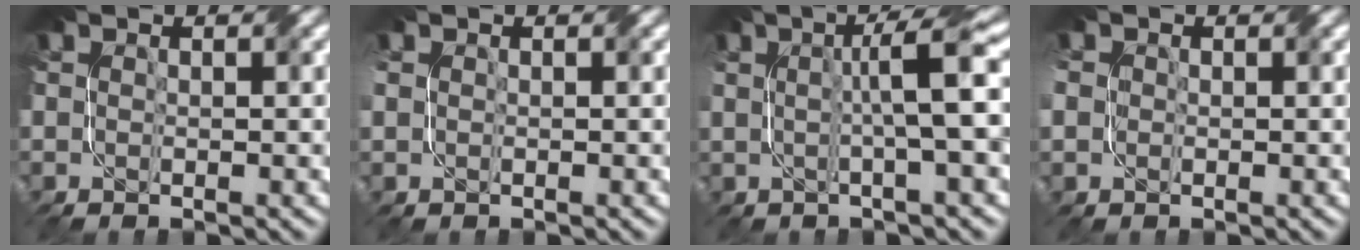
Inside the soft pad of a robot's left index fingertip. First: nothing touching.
{"total": 0.9, "force": [0.4, 0.8, -0.3], "torque": [0.007, 0.003, 0.005]}
{"total": 3.9, "force": [0.8, 0.3, 3.8], "torque": [-0.062, 0.018, 0.008]}
{"total": 3.2, "force": [0.9, 3.0, 0.7], "torque": [-0.016, 0.021, -0.014]}